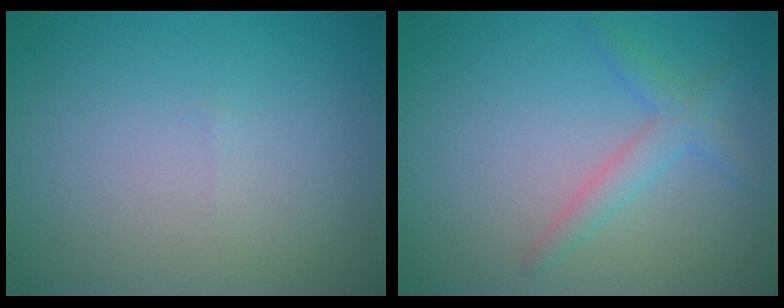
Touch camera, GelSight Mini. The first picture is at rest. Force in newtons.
{"total": 2.2, "press": 2.2, "slide": 0.0}